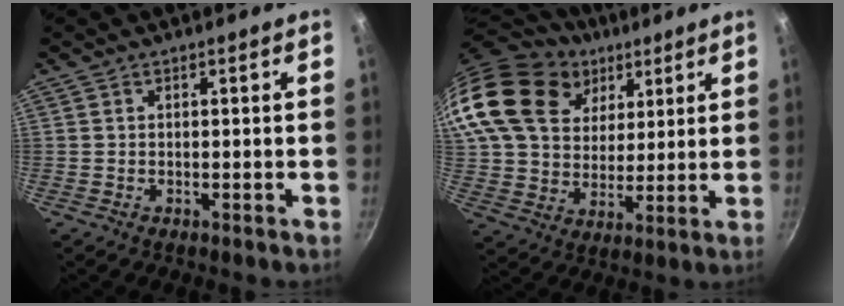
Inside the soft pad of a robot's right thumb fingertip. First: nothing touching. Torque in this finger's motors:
{"motor_torque": [-1.78, 3.22, 1.42, 0.00, 0.42]}